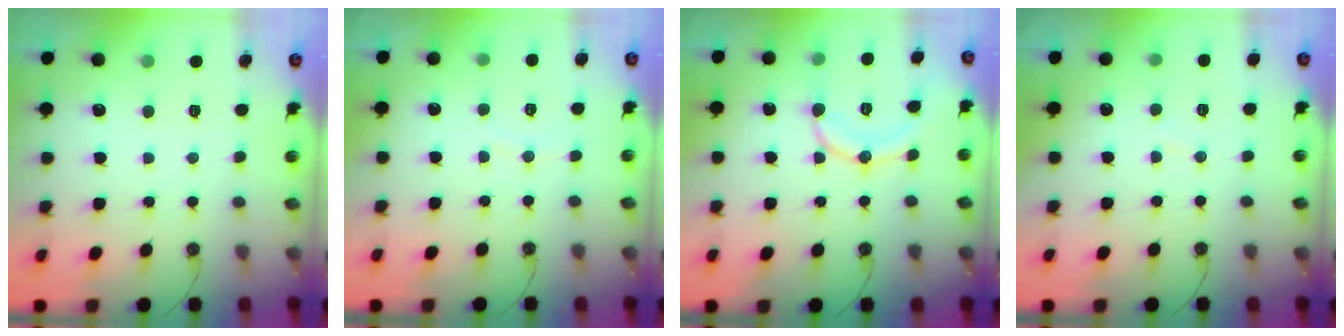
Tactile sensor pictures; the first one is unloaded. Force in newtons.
{"total": 3.2, "press": 3.2, "slide": 0.4}
{"total": 11.4, "press": 11.3, "slide": 1.0}
{"total": 2.6, "press": 2.6, "slide": 0.3}